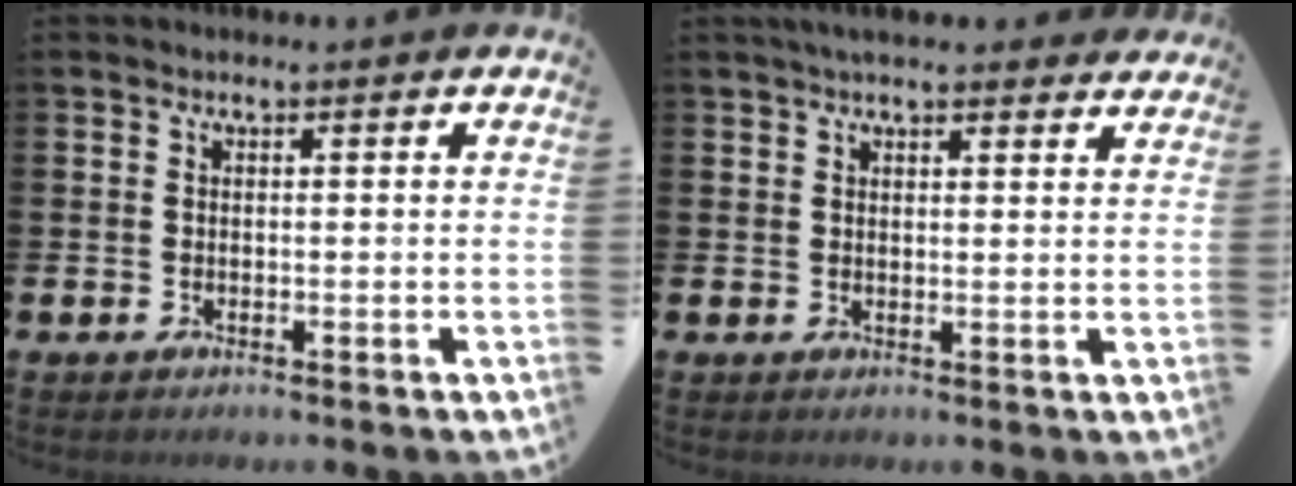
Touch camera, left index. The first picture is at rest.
{"total": 3.5, "force": [3.2, 0.6, 1.1], "torque": [-0.029, -0.008, 0.058]}